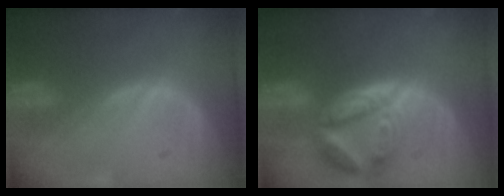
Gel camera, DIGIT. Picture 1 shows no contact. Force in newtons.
{"total": 8.2, "press": 7.3, "slide": 3.8}